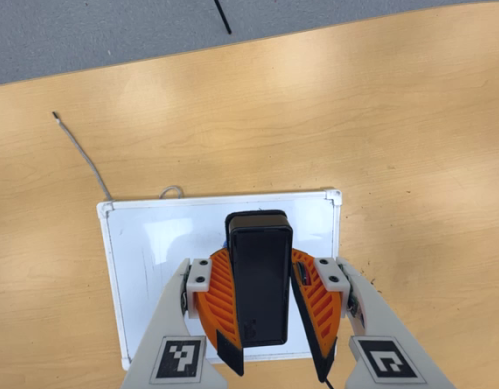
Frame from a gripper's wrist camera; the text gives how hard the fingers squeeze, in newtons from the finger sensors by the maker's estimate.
{"total": 8.1, "left": 8.5, "right": 7.6}